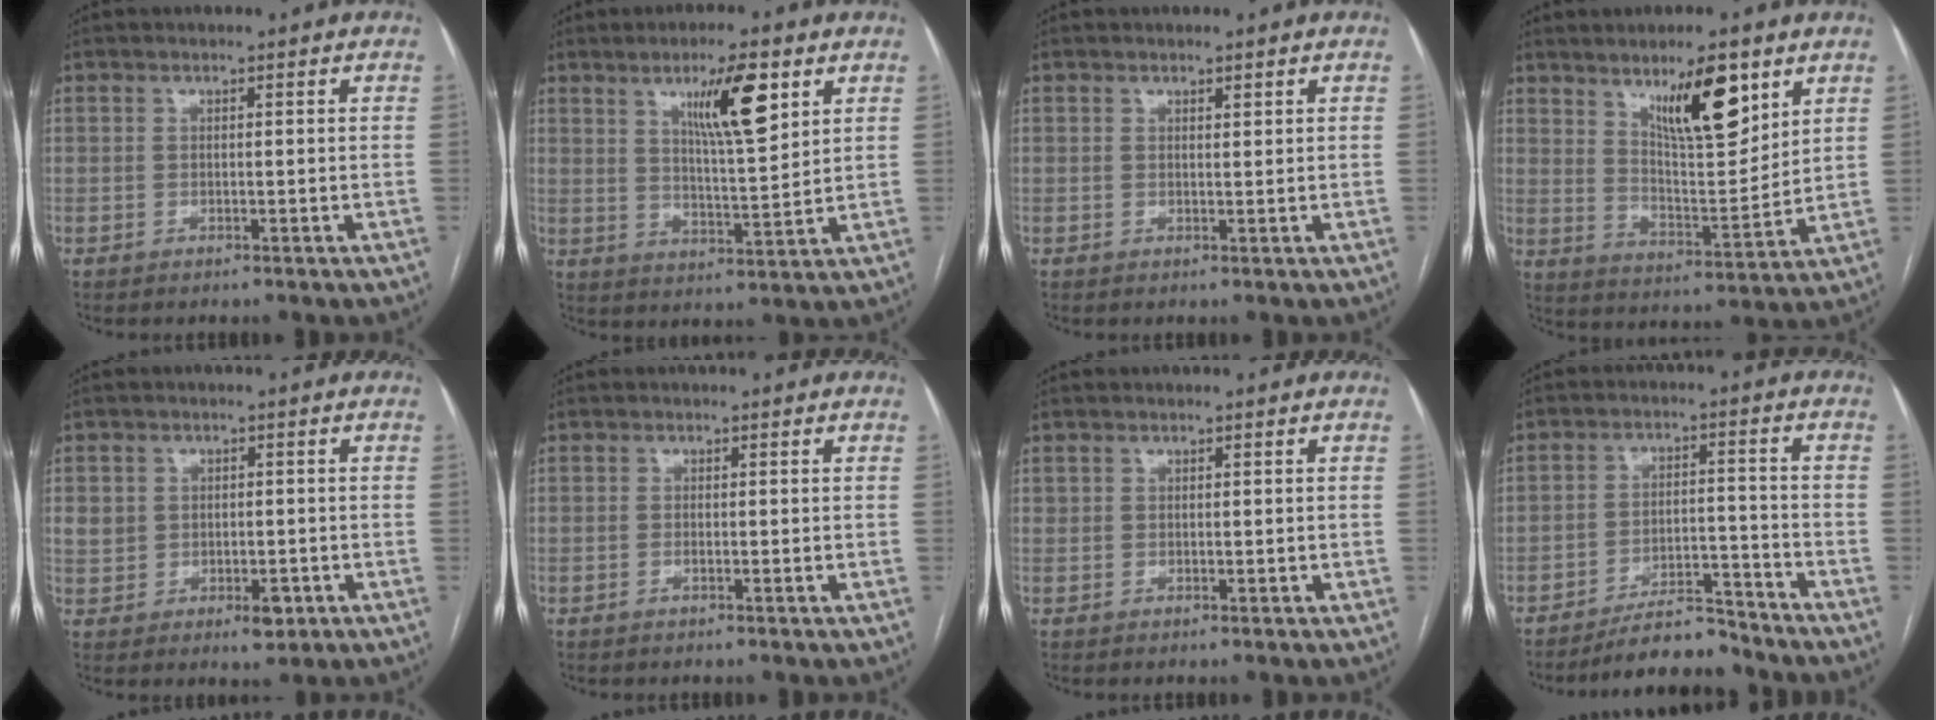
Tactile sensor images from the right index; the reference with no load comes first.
{"total": 10.1, "force": [5.0, 1.4, 8.6], "torque": [-0.147, -0.003, 0.084]}
{"total": 0.7, "force": [0.5, 0.1, 0.4], "torque": [-0.009, -0.003, 0.008]}
{"total": 12.1, "force": [7.0, 2.8, 9.4], "torque": [-0.158, -0.005, 0.124]}
{"total": 5.4, "force": [-0.8, 4.2, 3.3], "torque": [-0.038, 0.007, 0.000]}
{"total": 1.0, "force": [-0.4, 0.2, 1.0], "torque": [-0.015, -0.002, -0.008]}
{"total": 0.8, "force": [0.1, 0.7, 0.5], "torque": [-0.007, 0.000, 0.003]}
{"total": 7.4, "force": [-7.1, 1.4, 1.7], "torque": [-0.023, 0.010, -0.119]}